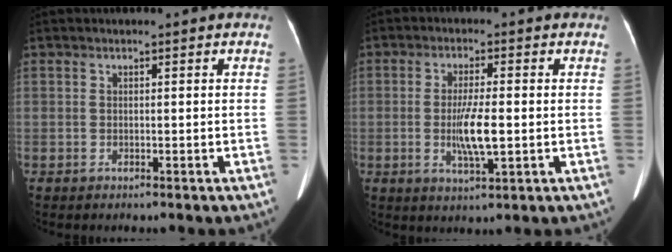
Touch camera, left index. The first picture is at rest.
{"total": 5.6, "force": [-1.2, 0.7, 5.4], "torque": [-0.105, -0.026, -0.022]}